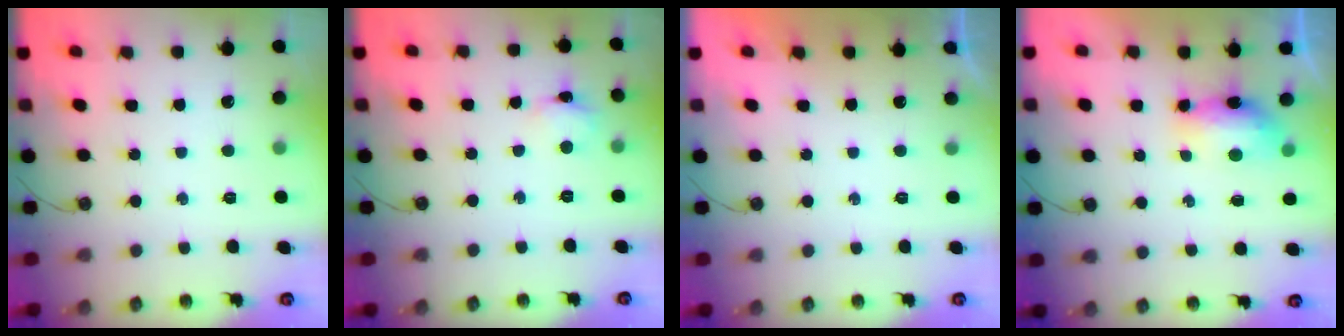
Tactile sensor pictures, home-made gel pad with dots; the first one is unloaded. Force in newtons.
{"total": 3.5, "press": 3.4, "slide": 0.3}
{"total": 0.0}
{"total": 7.6, "press": 7.5, "slide": 1.0}